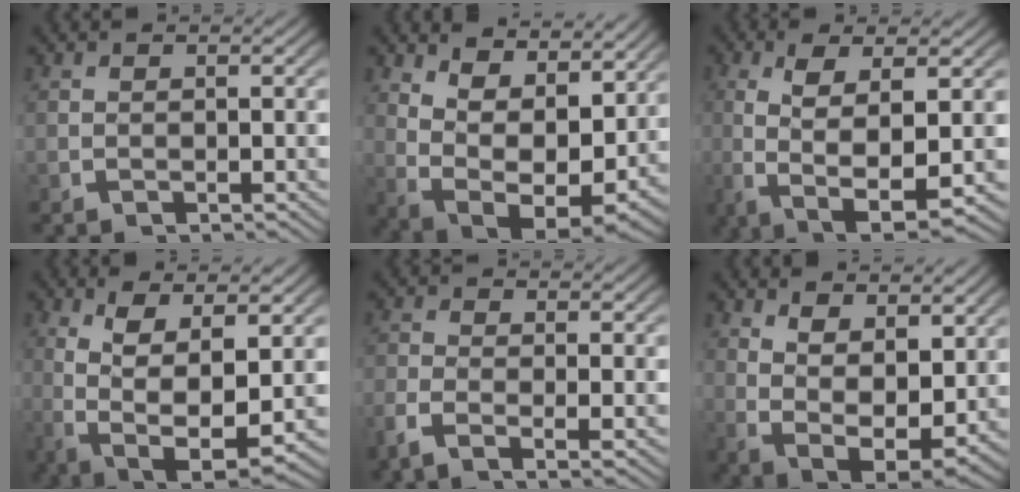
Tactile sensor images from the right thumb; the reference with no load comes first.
{"total": 10.9, "force": [0.5, 7.1, 8.3], "torque": [-0.171, -0.056, 0.028]}
{"total": 8.7, "force": [-1.4, 4.0, 7.6], "torque": [-0.170, -0.034, 0.001]}
{"total": 9.4, "force": [-1.1, 5.4, 7.7], "torque": [-0.177, -0.051, 0.012]}
{"total": 2.5, "force": [-1.0, 0.7, 2.2], "torque": [-0.054, -0.006, -0.022]}
{"total": 9.0, "force": [-0.4, 6.2, 6.4], "torque": [-0.142, -0.053, 0.014]}